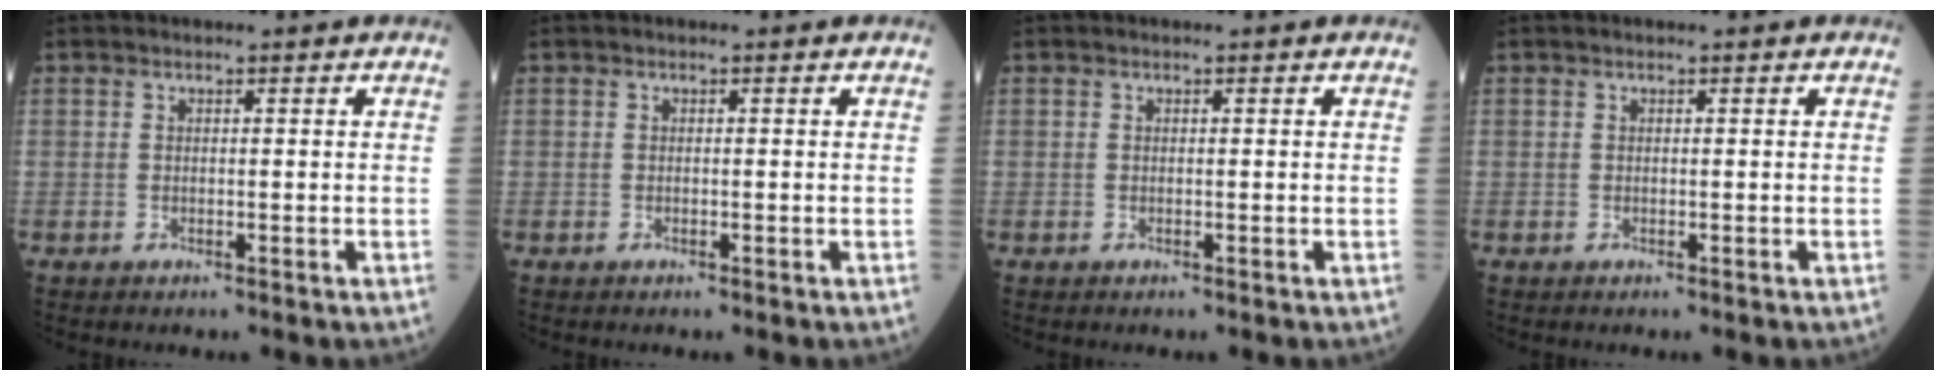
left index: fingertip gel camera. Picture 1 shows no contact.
{"total": 0.0}
{"total": 0.0}
{"total": 0.0}